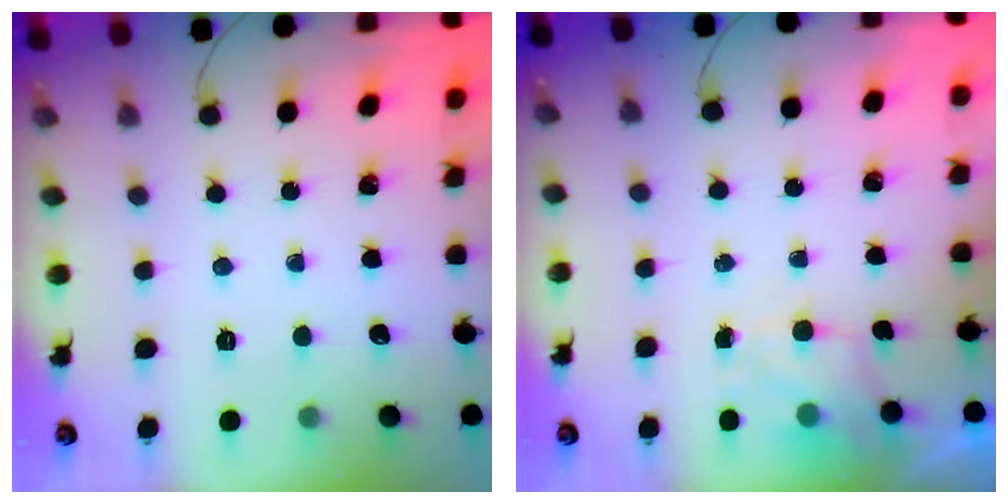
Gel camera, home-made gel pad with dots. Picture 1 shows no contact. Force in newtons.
{"total": 1.9, "press": 1.6, "slide": 1.0}